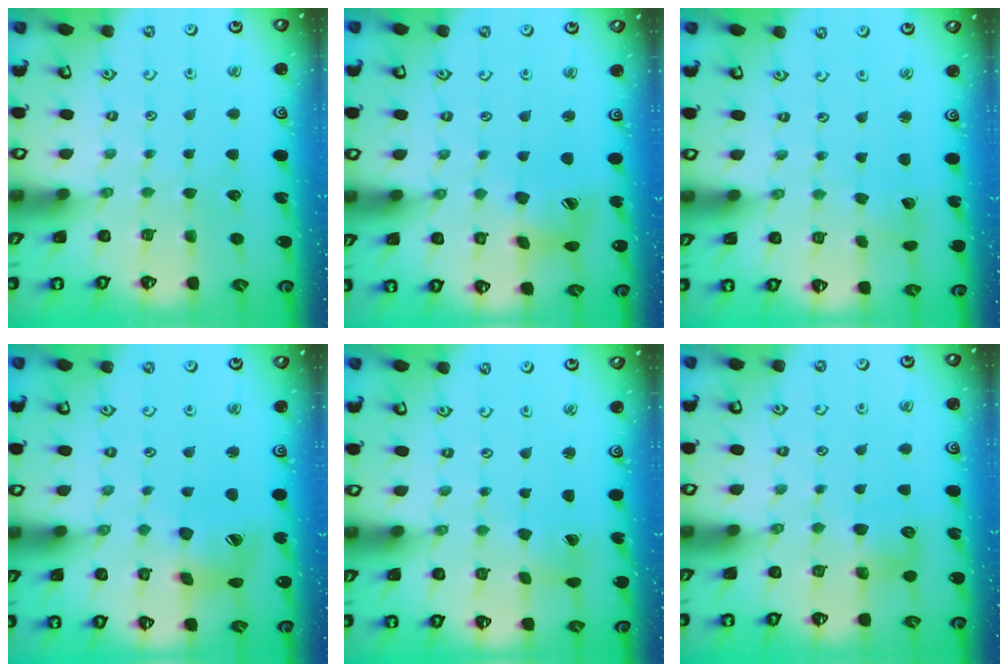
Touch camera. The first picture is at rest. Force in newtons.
{"total": 11.8, "press": 11.7, "slide": 1.3}
{"total": 2.1, "press": 2.1, "slide": 0.1}
{"total": 13.4, "press": 13.4, "slide": 1.3}
{"total": 1.2, "press": 1.1, "slide": 0.3}
{"total": 6.7, "press": 6.7, "slide": 0.4}